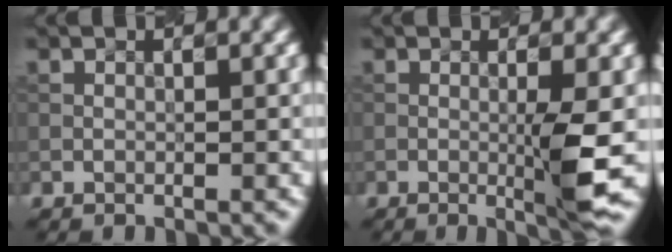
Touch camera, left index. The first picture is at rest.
{"total": 4.0, "force": [-0.5, 0.3, 4.0], "torque": [-0.066, -0.009, -0.004]}